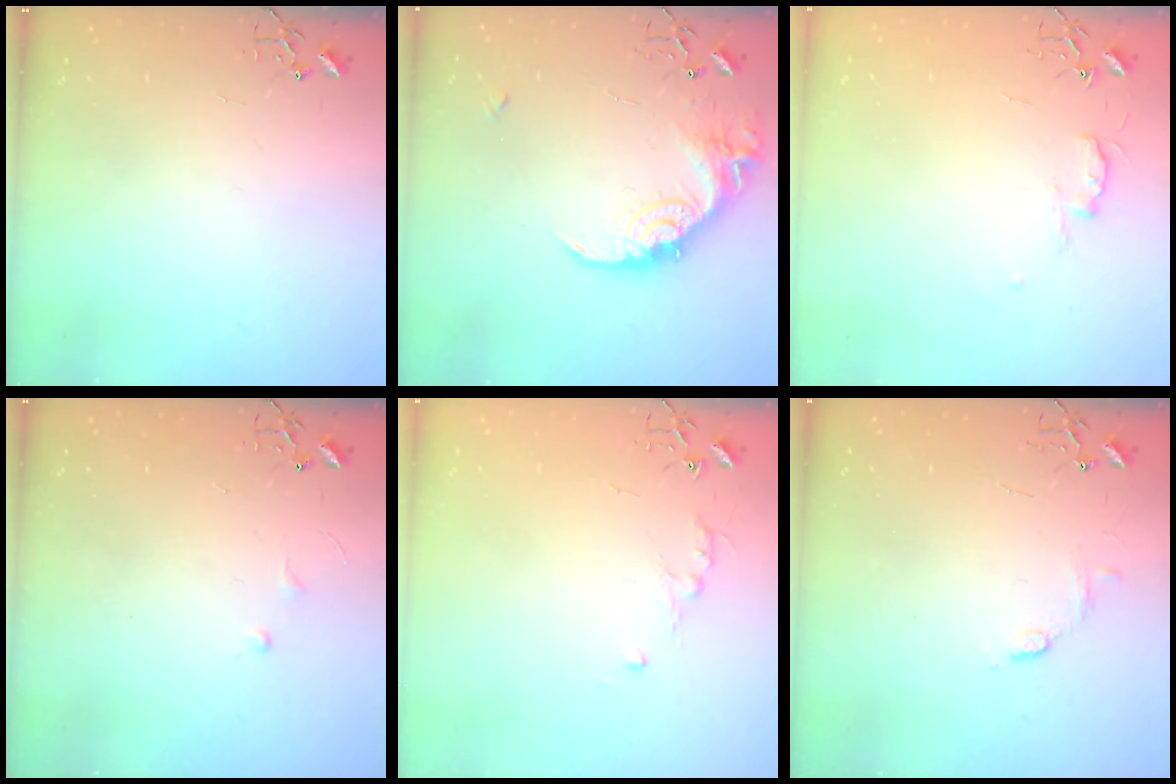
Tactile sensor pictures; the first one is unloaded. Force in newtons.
{"total": 18.0, "press": 17.9, "slide": 1.1}
{"total": 5.8, "press": 5.7, "slide": 0.7}
{"total": 3.4, "press": 3.4, "slide": 0.5}
{"total": 4.8, "press": 4.8, "slide": 0.7}
{"total": 6.1, "press": 6.1, "slide": 0.7}